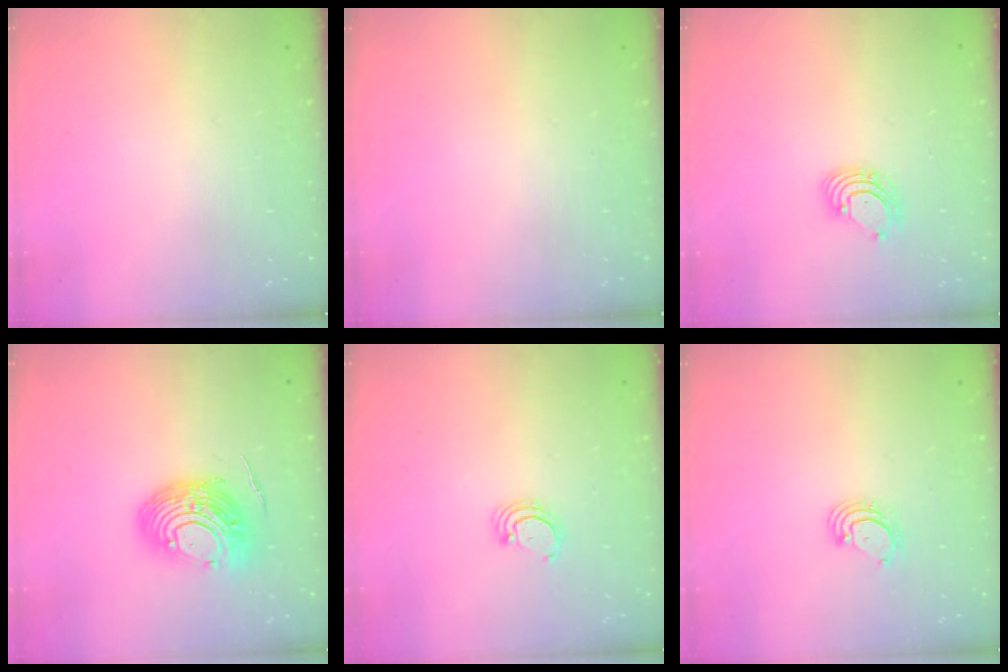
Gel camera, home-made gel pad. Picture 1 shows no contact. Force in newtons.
{"total": 0.0}
{"total": 2.7, "press": 2.7, "slide": 0.3}
{"total": 13.4, "press": 13.3, "slide": 1.5}
{"total": 2.5, "press": 2.5, "slide": 0.2}
{"total": 3.0, "press": 3.0, "slide": 0.2}